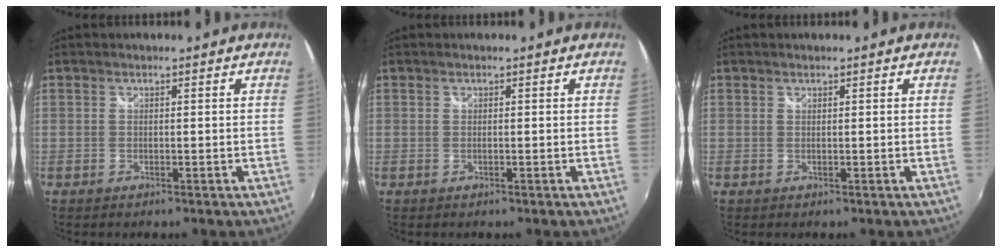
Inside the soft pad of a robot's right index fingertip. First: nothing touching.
{"total": 0.0}
{"total": 0.0}